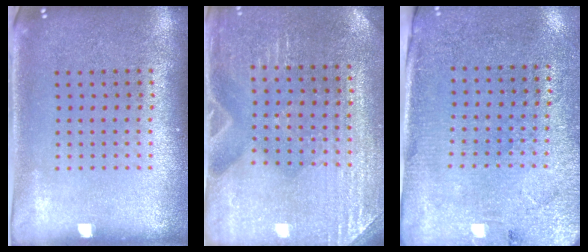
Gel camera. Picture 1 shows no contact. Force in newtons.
{"total": 2.9, "press": 2.9, "slide": 0.3}
{"total": 2.7, "press": 2.4, "slide": 1.3}